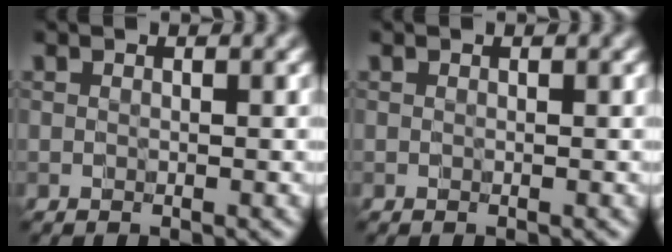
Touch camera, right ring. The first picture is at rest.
{"total": 0.0}